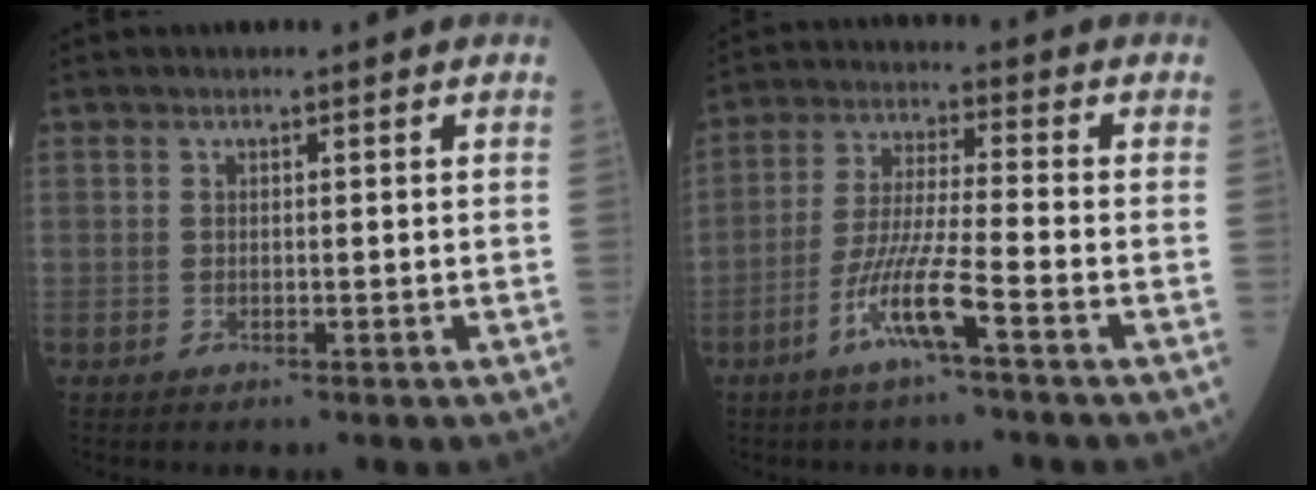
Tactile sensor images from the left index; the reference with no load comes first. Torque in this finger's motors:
{"motor_torque": [0.60, 0.35, 0.24, 0.13]}